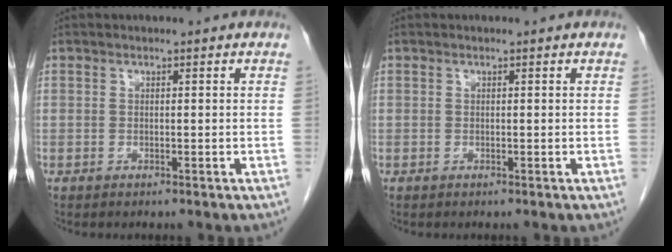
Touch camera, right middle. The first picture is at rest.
{"total": 0.0}